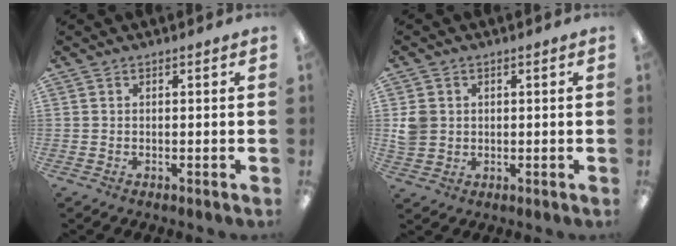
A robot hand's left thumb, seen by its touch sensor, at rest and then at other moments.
{"total": 4.7, "force": [0.6, 4.4, 1.4], "torque": [-0.024, 0.007, 0.015]}